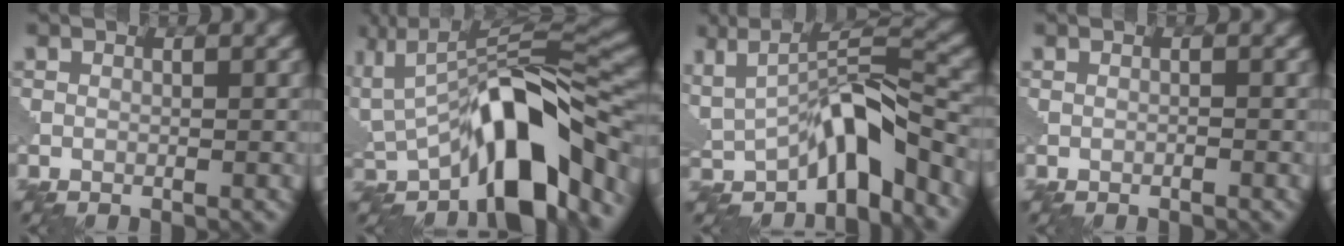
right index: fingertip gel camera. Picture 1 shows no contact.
{"total": 11.0, "force": [-4.2, 4.7, 9.0], "torque": [-0.110, 0.018, -0.083]}
{"total": 6.9, "force": [-2.3, 2.2, 6.1], "torque": [-0.088, 0.005, -0.042]}
{"total": 0.0}